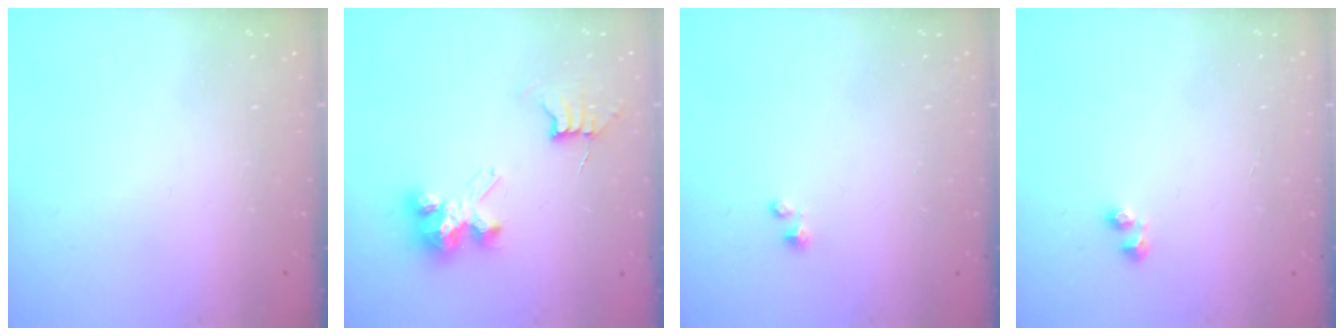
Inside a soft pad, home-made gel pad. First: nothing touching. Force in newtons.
{"total": 7.5, "press": 7.5, "slide": 0.6}
{"total": 1.5, "press": 1.5, "slide": 0.0}
{"total": 1.7, "press": 1.6, "slide": 0.6}